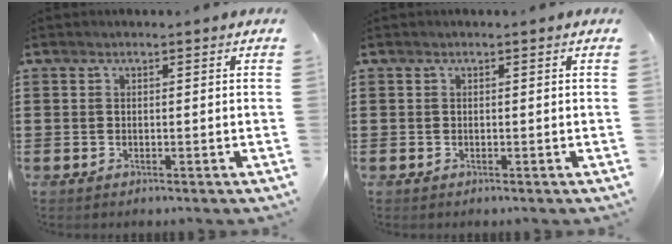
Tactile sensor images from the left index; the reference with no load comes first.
{"total": 0.0}